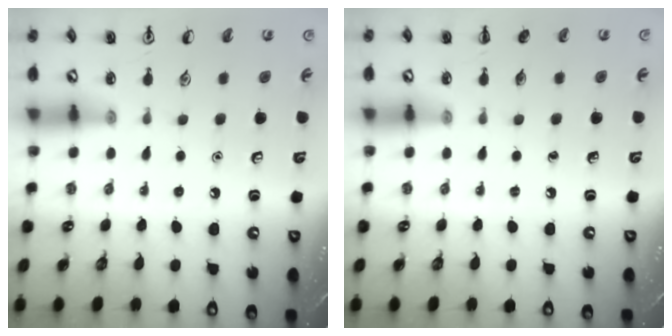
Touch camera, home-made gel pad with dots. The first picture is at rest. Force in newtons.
{"total": 0.0}